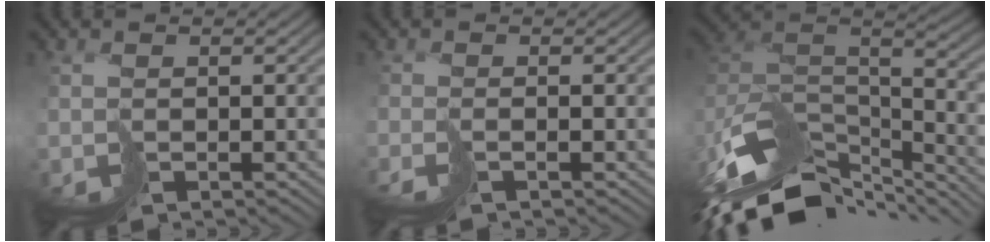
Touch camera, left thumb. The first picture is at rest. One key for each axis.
{"total": 1.6, "fx": -0.7, "fy": -1.3, "fz": -0.5, "tx": 0.019, "ty": 0.003, "tz": -0.015}
{"total": 13.4, "fx": -9.1, "fy": 6.0, "fz": 7.9, "tx": -0.207, "ty": -0.015, "tz": -0.144}